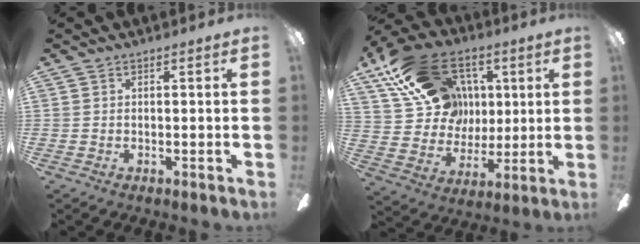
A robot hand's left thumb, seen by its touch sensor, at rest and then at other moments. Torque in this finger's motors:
{"motor_torque": [0.01, 0.68, 1.40, -1.37, 0.41]}